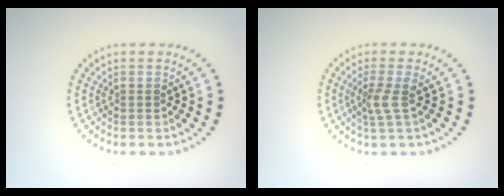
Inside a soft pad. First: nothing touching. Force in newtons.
{"total": 2.0, "press": 1.4, "slide": 1.4}